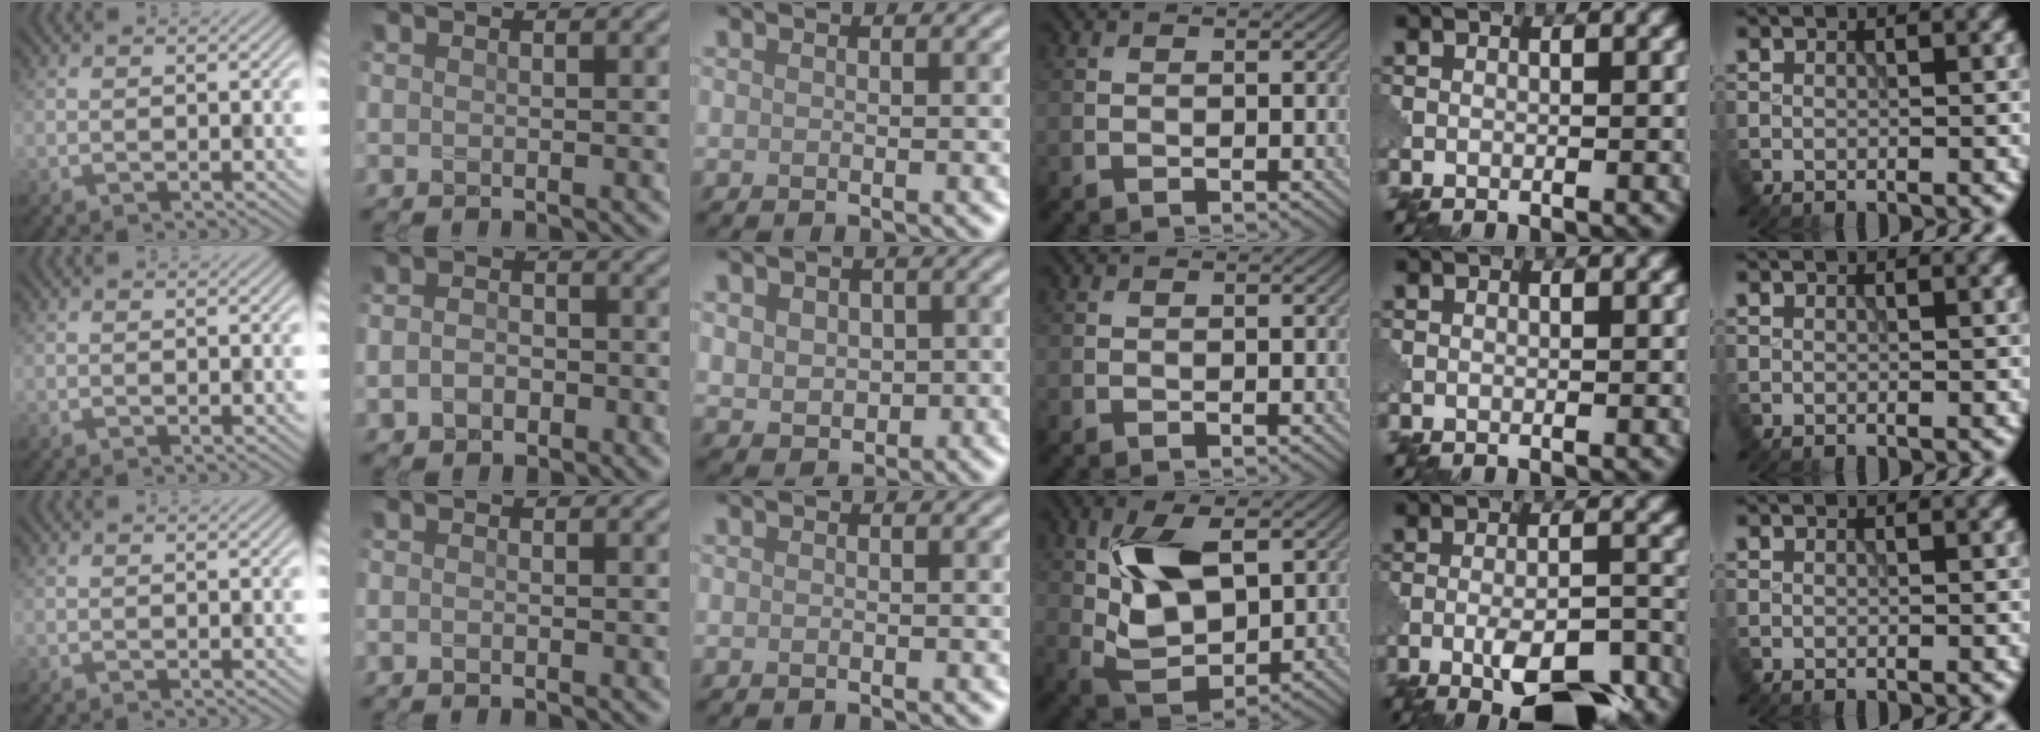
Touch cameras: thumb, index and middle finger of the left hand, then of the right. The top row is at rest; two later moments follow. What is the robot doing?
{"motion": "extract", "object": "pin"}